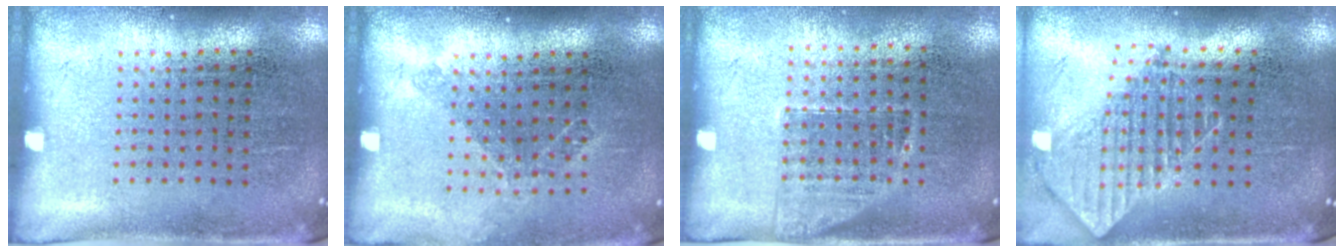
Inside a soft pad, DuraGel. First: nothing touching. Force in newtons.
{"total": 1.1, "press": 0.9, "slide": 0.6}
{"total": 1.2, "press": 1.0, "slide": 0.8}
{"total": 1.8, "press": 1.5, "slide": 1.1}